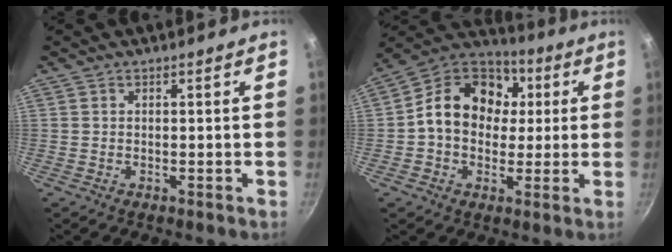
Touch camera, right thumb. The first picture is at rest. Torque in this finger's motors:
{"motor_torque": [1.60, 2.19, 1.37, -0.26, 0.09]}